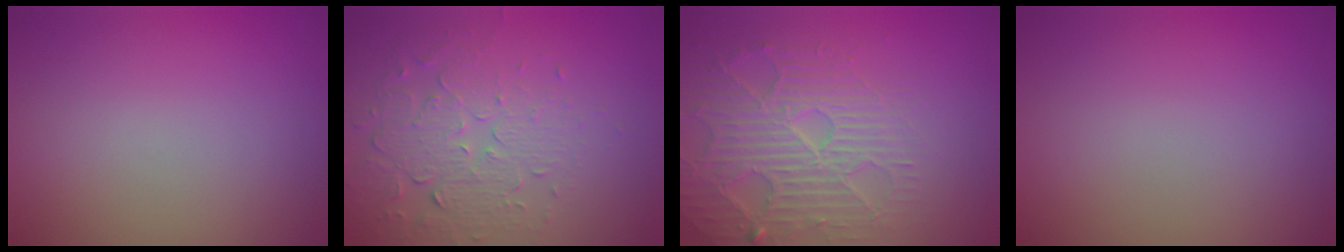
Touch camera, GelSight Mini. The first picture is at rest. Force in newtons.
{"total": 5.4, "press": 3.7, "slide": 3.9}
{"total": 4.7, "press": 4.6, "slide": 0.9}
{"total": 0.0}